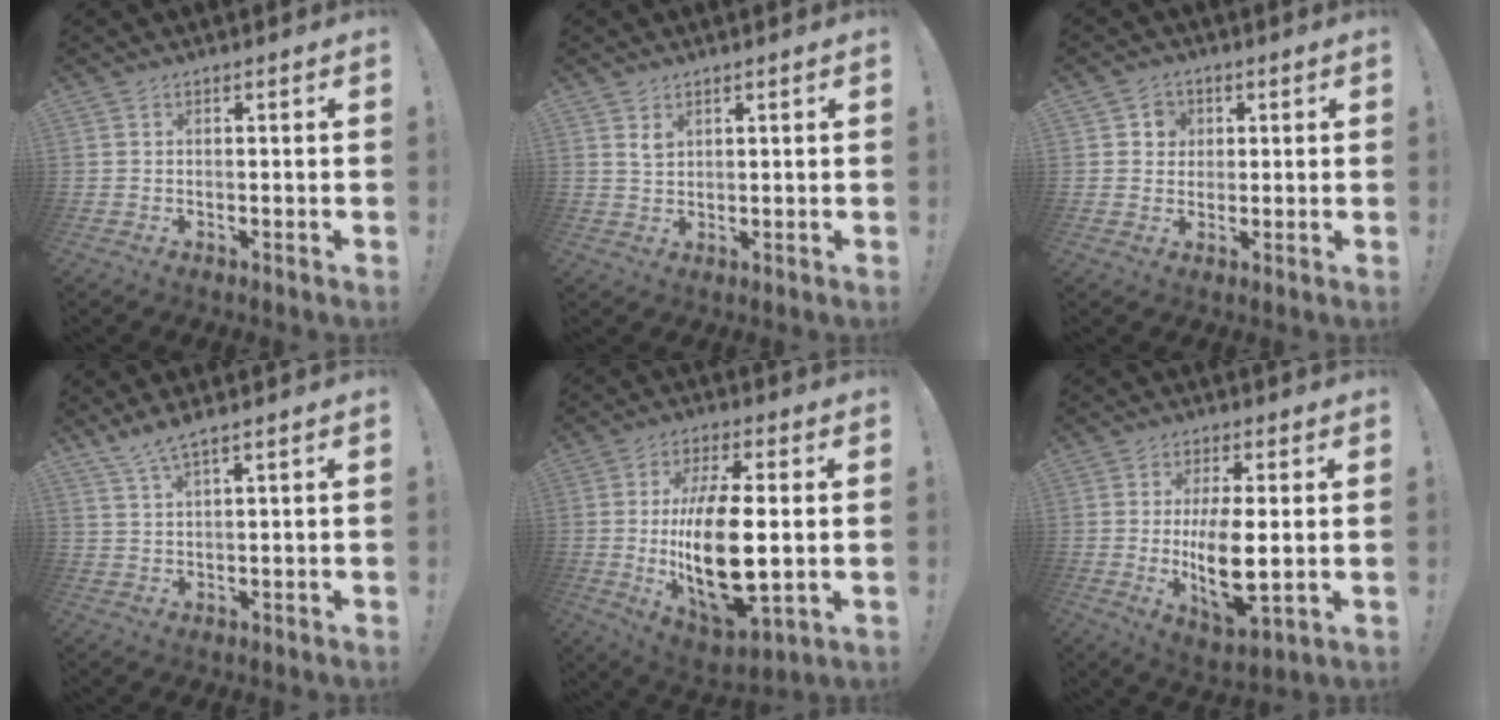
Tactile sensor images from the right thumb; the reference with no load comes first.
{"total": 2.8, "force": [2.1, 1.7, 1.0], "torque": [-0.008, -0.015, 0.037]}
{"total": 4.4, "force": [1.1, 4.1, 1.1], "torque": [-0.015, -0.001, 0.019]}
{"total": 4.3, "force": [3.3, 0.0, 2.8], "torque": [-0.062, -0.013, 0.059]}
{"total": 20.7, "force": [0.0, 9.2, 18.5], "torque": [-0.349, -0.020, 0.001]}
{"total": 12.2, "force": [0.3, 4.8, 11.2], "torque": [-0.199, -0.022, 0.000]}